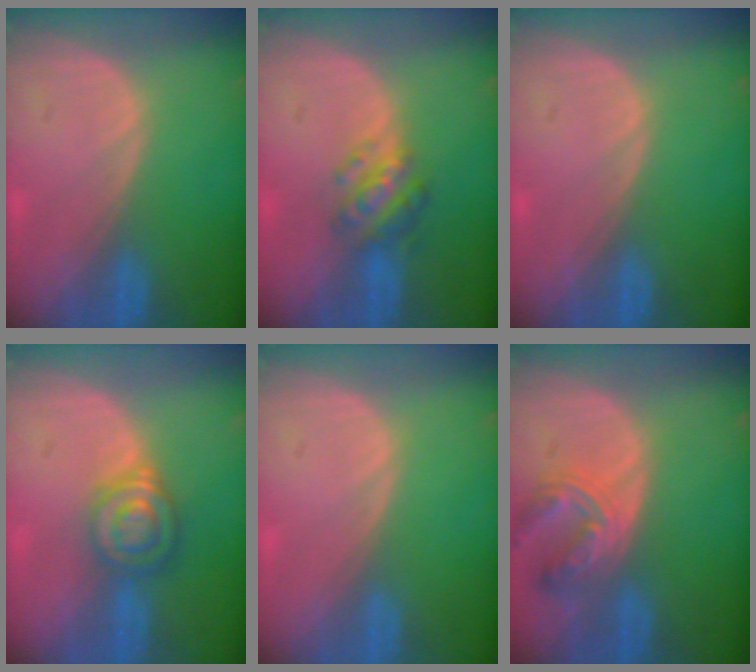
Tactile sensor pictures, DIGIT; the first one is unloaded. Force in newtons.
{"total": 5.1, "press": 5.0, "slide": 1.2}
{"total": 0.0}
{"total": 6.5, "press": 5.7, "slide": 3.2}
{"total": 0.0}
{"total": 6.8, "press": 6.3, "slide": 2.5}